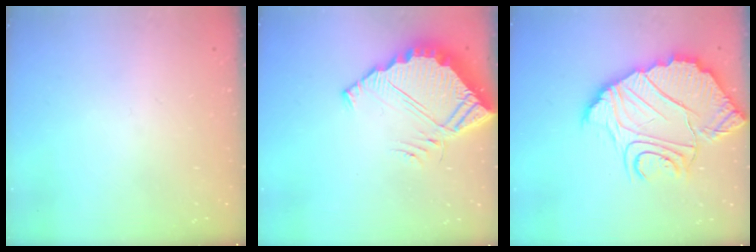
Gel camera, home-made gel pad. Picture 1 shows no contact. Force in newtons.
{"total": 7.0, "press": 7.0, "slide": 0.6}
{"total": 14.8, "press": 14.7, "slide": 1.3}